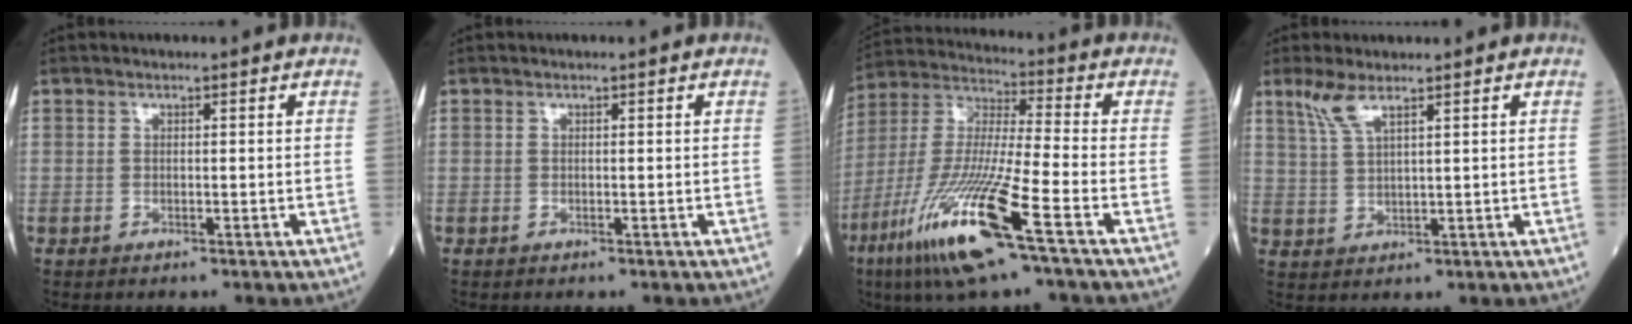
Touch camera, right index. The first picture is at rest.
{"total": 0.0}
{"total": 17.7, "force": [-8.9, 0.4, 15.3], "torque": [-0.339, -0.043, -0.173]}
{"total": 4.0, "force": [2.8, 0.4, 2.7], "torque": [-0.069, 0.006, 0.064]}